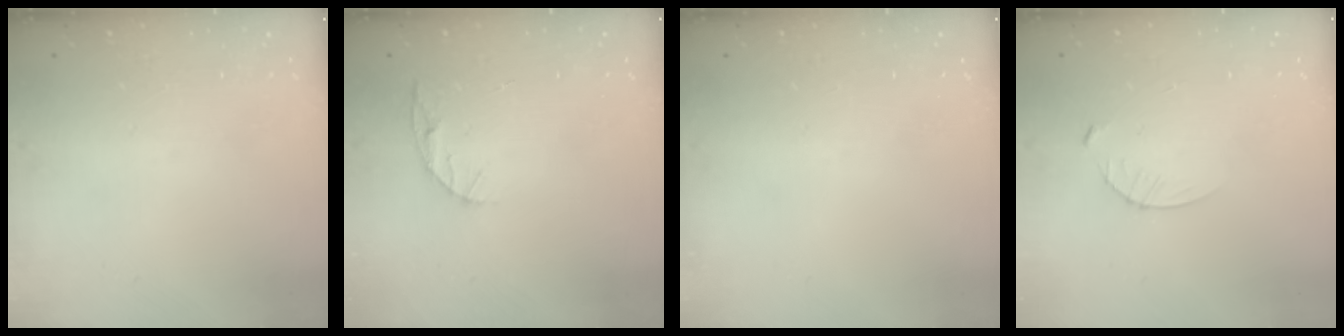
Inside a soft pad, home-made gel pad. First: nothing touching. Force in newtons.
{"total": 5.0, "press": 5.0, "slide": 0.4}
{"total": 0.0}
{"total": 3.9, "press": 3.8, "slide": 0.4}